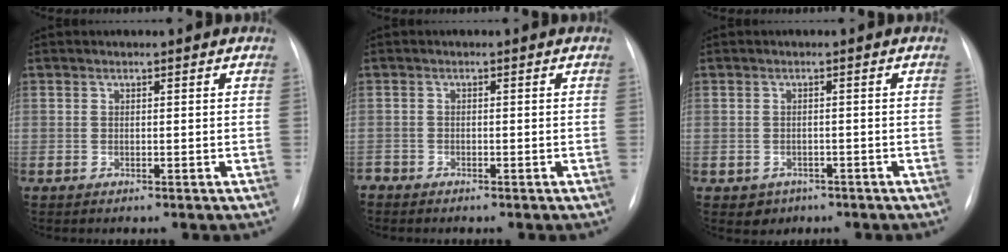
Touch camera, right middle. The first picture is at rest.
{"total": 1.2, "force": [-1.1, 0.5, -0.1], "torque": [0.003, 0.000, -0.021]}
{"total": 2.4, "force": [-1.2, 2.1, 0.3], "torque": [-0.002, 0.009, -0.007]}